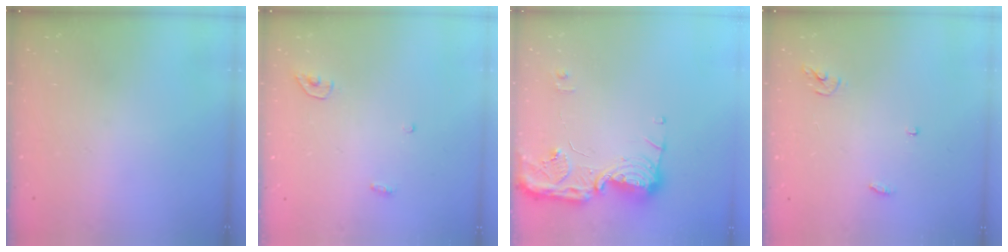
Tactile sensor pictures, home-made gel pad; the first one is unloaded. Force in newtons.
{"total": 3.5, "press": 3.5, "slide": 0.3}
{"total": 15.0, "press": 14.9, "slide": 0.8}
{"total": 3.8, "press": 3.8, "slide": 0.4}